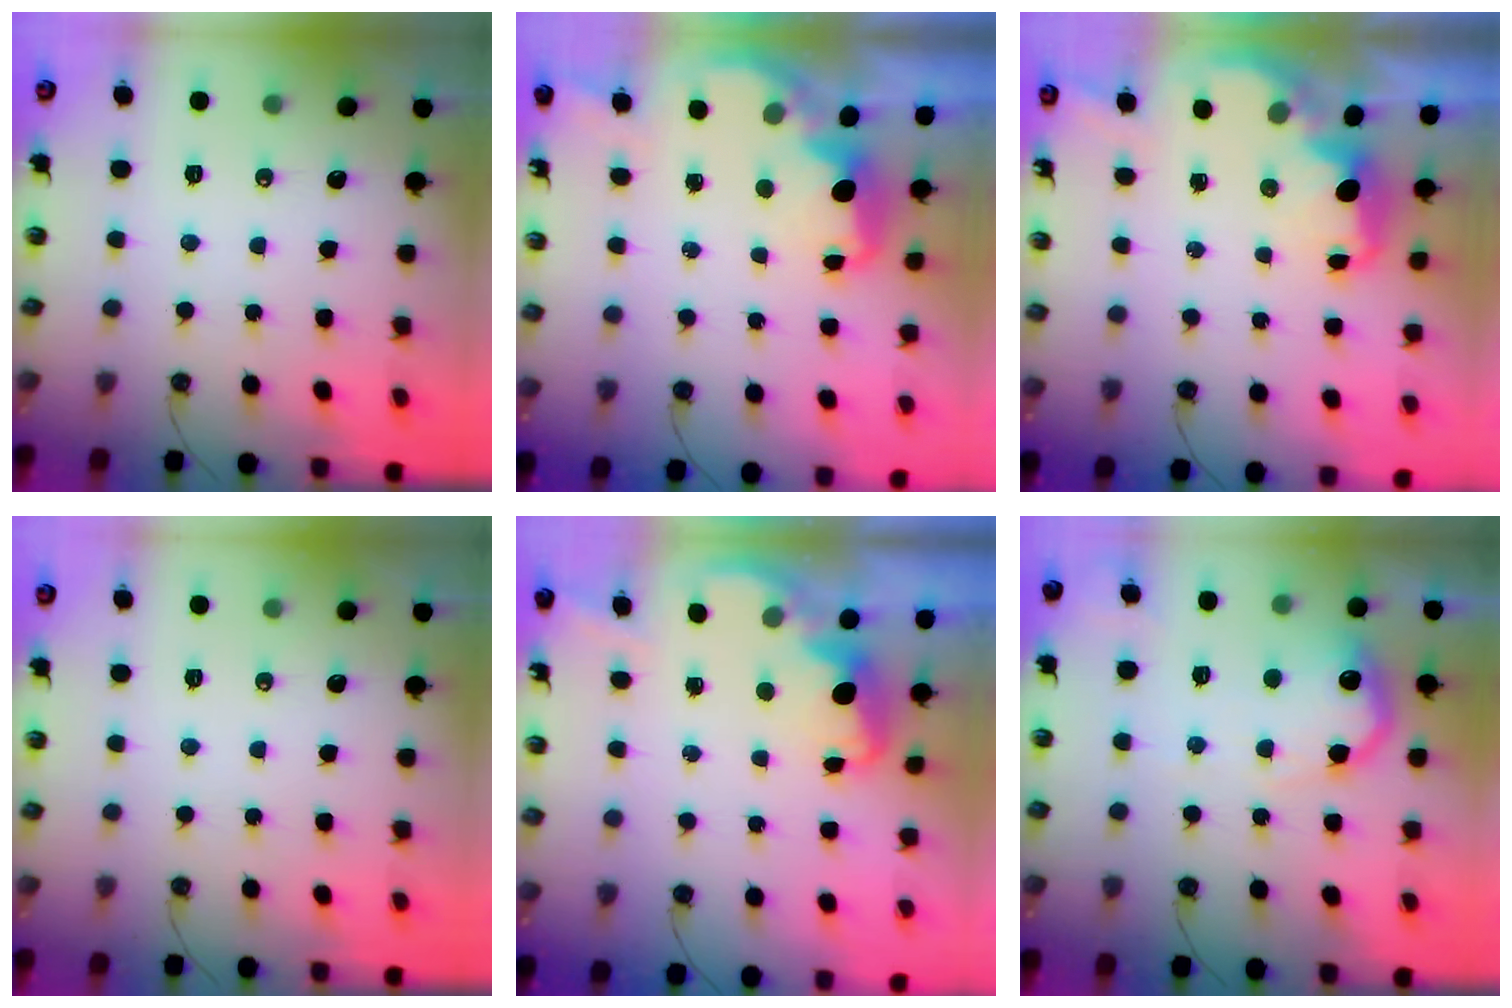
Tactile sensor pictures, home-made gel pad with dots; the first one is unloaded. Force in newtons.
{"total": 3.1, "press": 3.0, "slide": 0.7}
{"total": 2.6, "press": 2.6, "slide": 0.4}
{"total": 0.0}
{"total": 2.8, "press": 2.6, "slide": 0.8}
{"total": 13.3, "press": 13.2, "slide": 0.6}